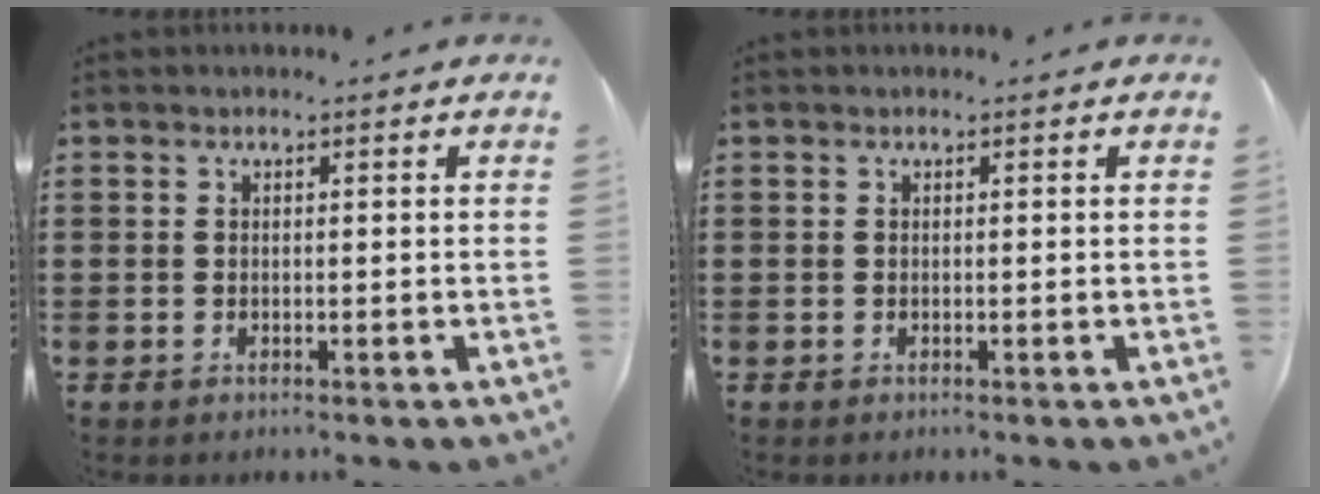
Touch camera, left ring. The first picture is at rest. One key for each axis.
{"total": 0.0}